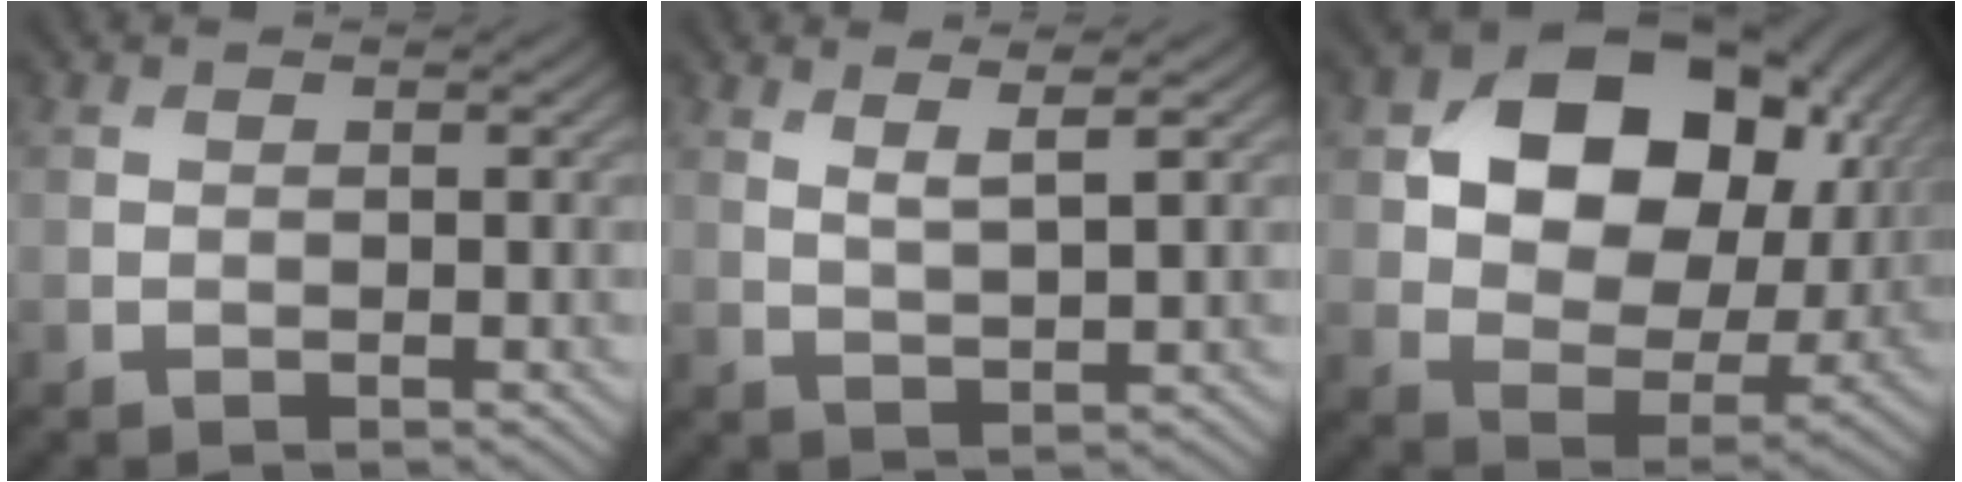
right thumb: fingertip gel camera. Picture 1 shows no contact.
{"total": 3.0, "force": [1.8, 0.2, 2.3], "torque": [-0.044, -0.001, 0.039]}
{"total": 17.1, "force": [5.4, 11.7, 11.2], "torque": [-0.199, 0.005, 0.104]}